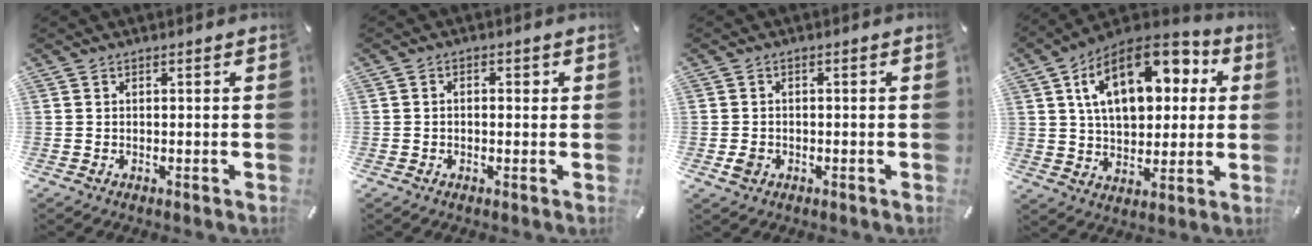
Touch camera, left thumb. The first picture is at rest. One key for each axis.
{"total": 1.8, "fx": -0.5, "fy": 1.2, "fz": 1.3, "tx": -0.024, "ty": 0.007, "tz": -0.011}
{"total": 2.6, "fx": -0.8, "fy": 2.1, "fz": 1.4, "tx": -0.030, "ty": 0.001, "tz": -0.017}
{"total": 19.6, "fx": 7.5, "fy": 11.7, "fz": 13.8, "tx": -0.235, "ty": -0.021, "tz": 0.128}